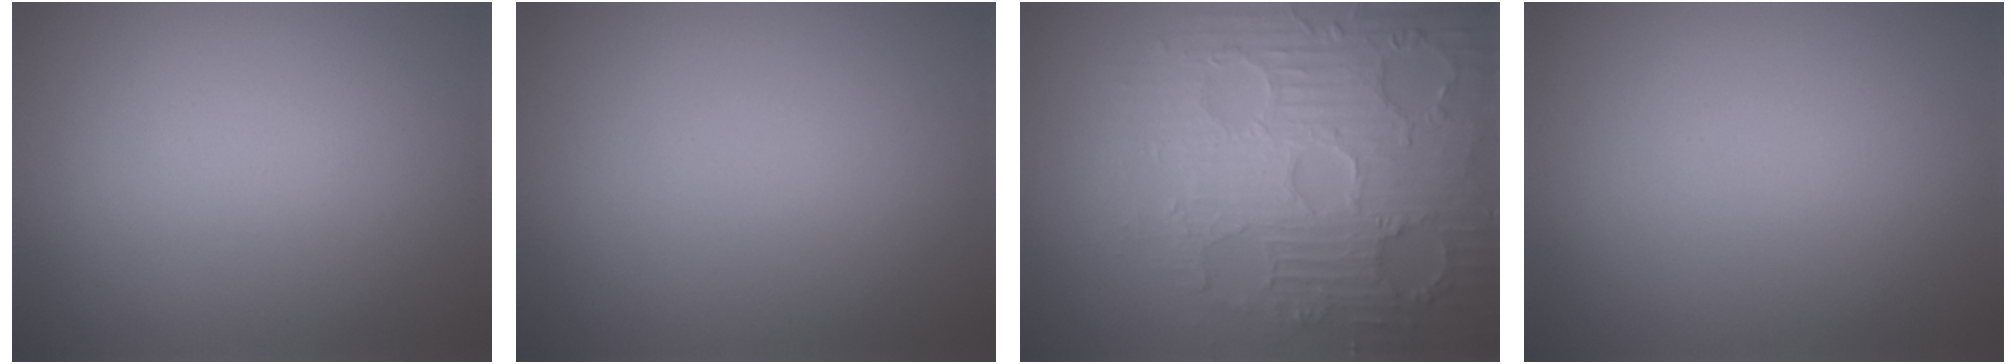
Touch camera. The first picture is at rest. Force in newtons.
{"total": 0.0}
{"total": 7.0, "press": 5.9, "slide": 3.7}
{"total": 0.0}